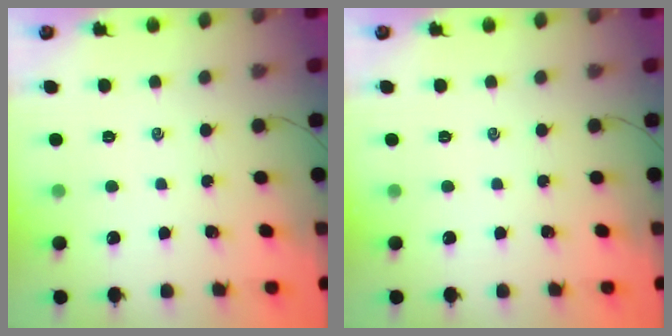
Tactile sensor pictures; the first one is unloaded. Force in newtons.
{"total": 0.0}